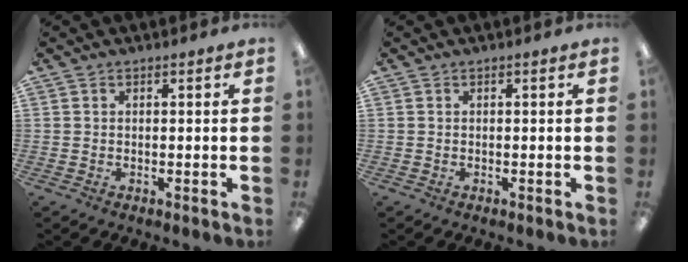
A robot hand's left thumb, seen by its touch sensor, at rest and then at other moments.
{"total": 0.0}